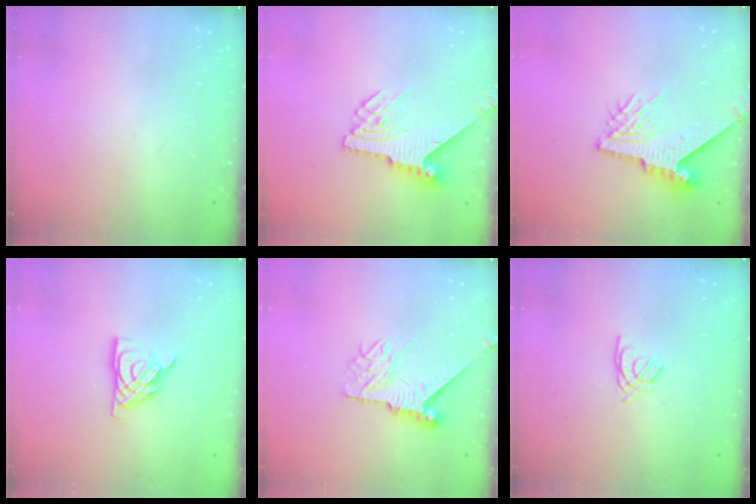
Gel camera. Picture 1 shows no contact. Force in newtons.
{"total": 7.4, "press": 7.4, "slide": 0.2}
{"total": 9.2, "press": 9.1, "slide": 1.1}
{"total": 9.0, "press": 9.0, "slide": 0.6}
{"total": 8.6, "press": 8.6, "slide": 0.5}
{"total": 1.7, "press": 1.7, "slide": 0.4}